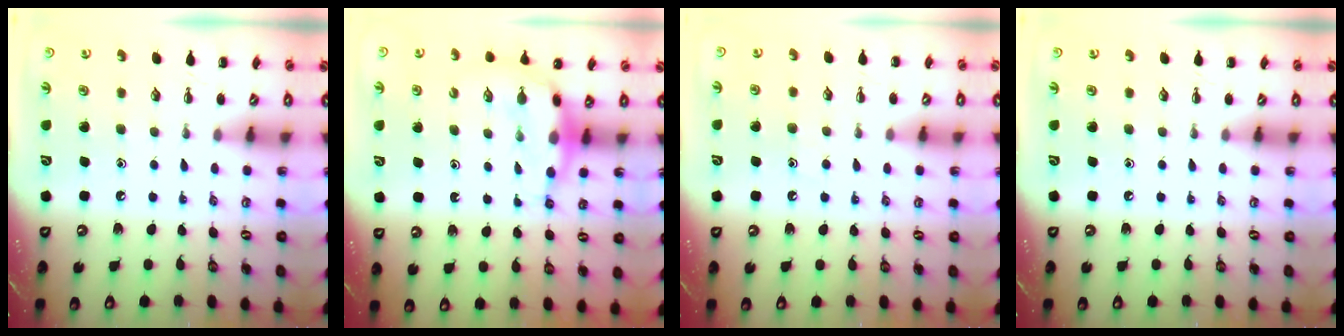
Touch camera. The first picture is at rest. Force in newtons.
{"total": 6.7, "press": 6.5, "slide": 1.6}
{"total": 6.0, "press": 5.8, "slide": 1.2}
{"total": 0.0}